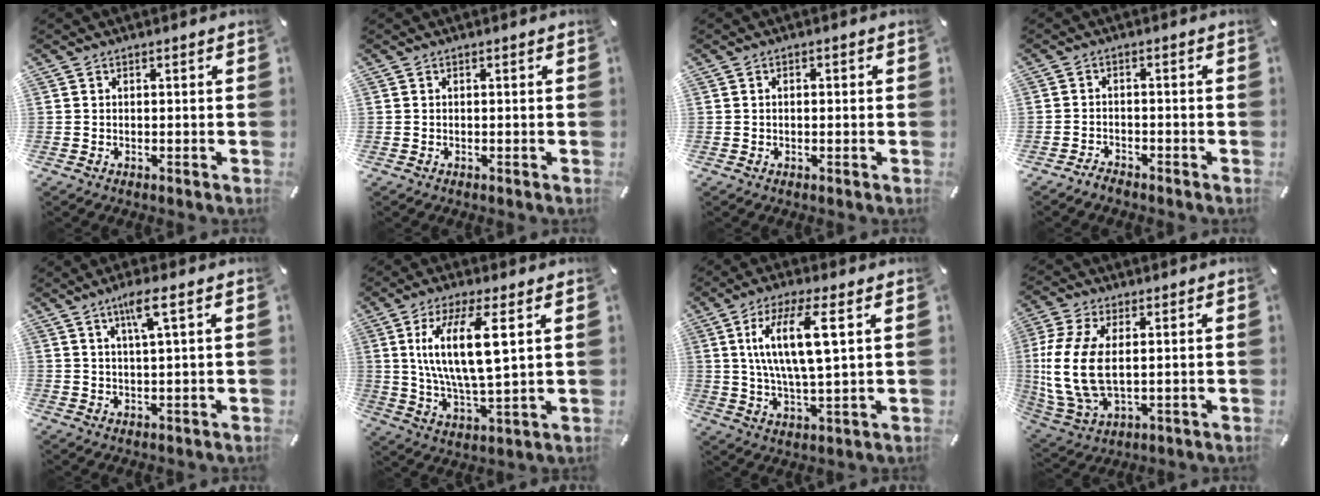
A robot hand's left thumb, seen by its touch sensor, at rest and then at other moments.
{"total": 0.0}
{"total": 1.0, "force": [-0.2, 0.6, 0.8], "torque": [-0.014, 0.002, -0.005]}
{"total": 2.2, "force": [-2.1, 0.5, 0.2], "torque": [-0.005, 0.013, -0.045]}
{"total": 6.1, "force": [2.8, 0.5, 5.4], "torque": [-0.111, 0.003, 0.045]}
{"total": 13.9, "force": [4.5, 4.1, 12.5], "torque": [-0.239, -0.010, 0.071]}
{"total": 13.0, "force": [3.9, 3.6, 11.9], "torque": [-0.242, 0.000, 0.060]}
{"total": 13.4, "force": [1.5, 7.6, 11.0], "torque": [-0.255, -0.011, 0.031]}